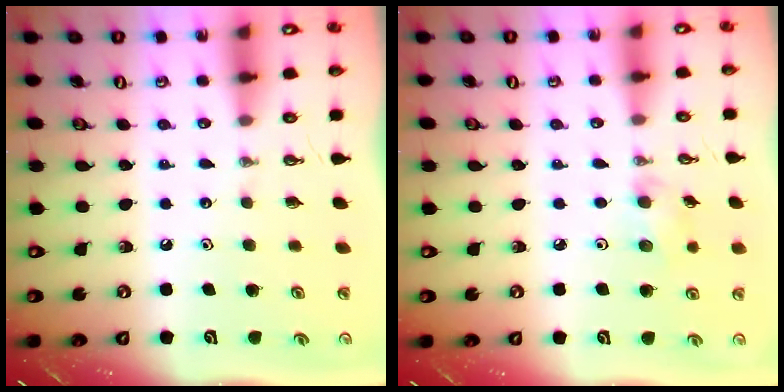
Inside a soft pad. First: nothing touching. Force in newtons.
{"total": 6.3, "press": 4.7, "slide": 4.3}